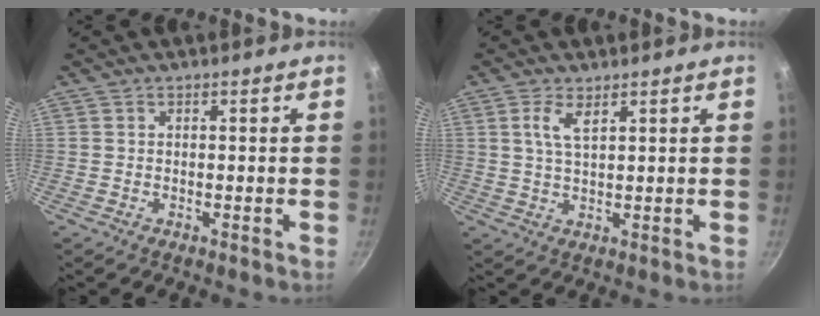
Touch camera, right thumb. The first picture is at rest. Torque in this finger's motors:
{"motor_torque": [-0.04, 0.05, -0.27, 0.29, 0.10]}